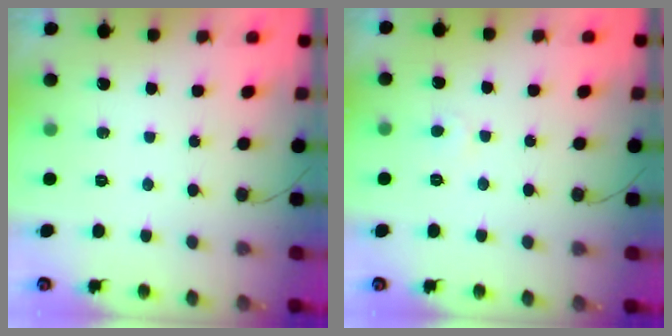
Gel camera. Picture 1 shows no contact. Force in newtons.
{"total": 2.3, "press": 2.3, "slide": 0.1}